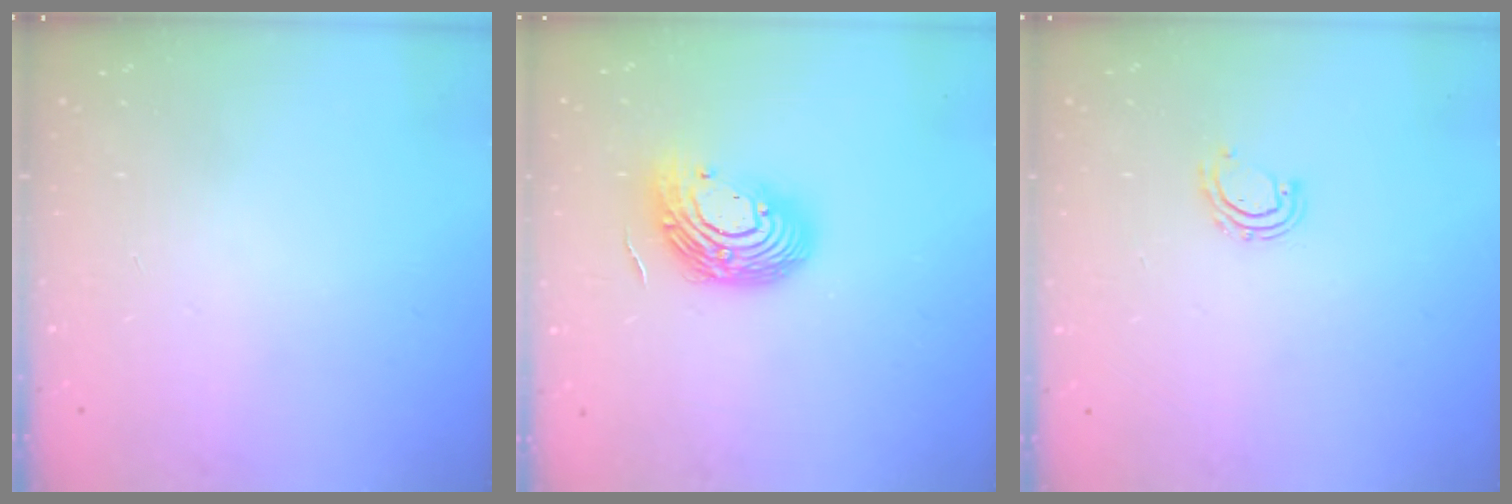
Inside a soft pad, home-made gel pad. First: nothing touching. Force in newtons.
{"total": 14.0, "press": 13.9, "slide": 1.1}
{"total": 6.1, "press": 5.9, "slide": 1.4}